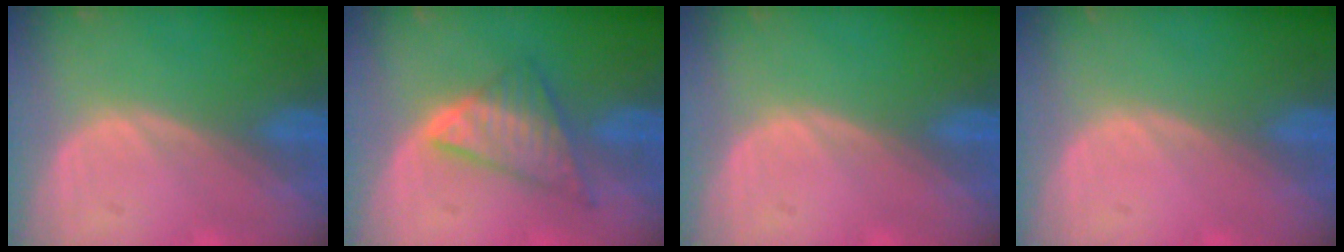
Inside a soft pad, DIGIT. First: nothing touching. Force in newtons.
{"total": 6.5, "press": 6.5, "slide": 0.2}
{"total": 0.0}
{"total": 0.0}